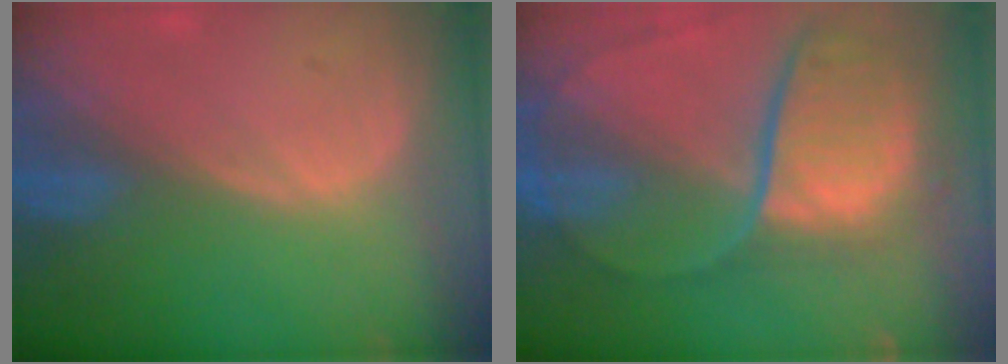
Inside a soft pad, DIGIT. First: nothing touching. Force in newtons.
{"total": 11.4, "press": 9.5, "slide": 6.4}